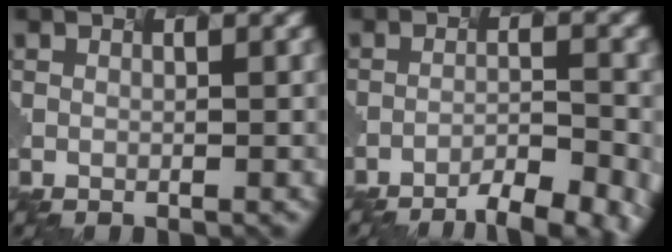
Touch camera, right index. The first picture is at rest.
{"total": 6.8, "force": [-6.2, 0.6, 2.9], "torque": [-0.066, -0.009, -0.053]}